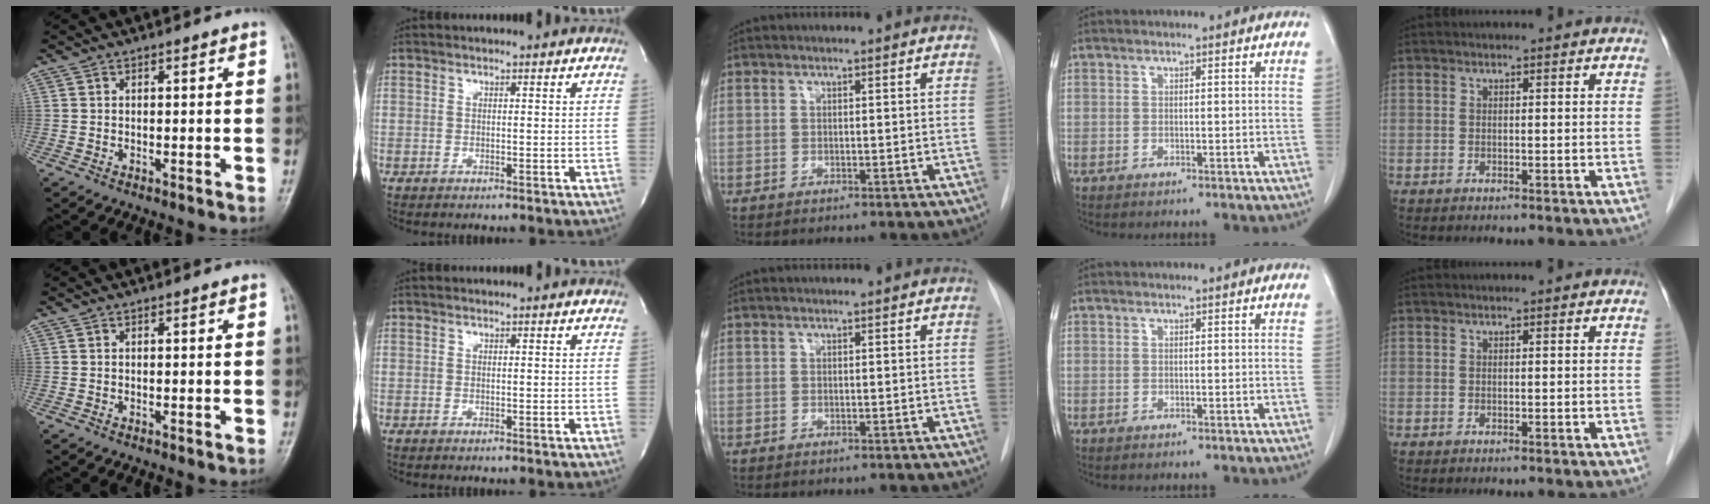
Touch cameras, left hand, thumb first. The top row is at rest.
{}